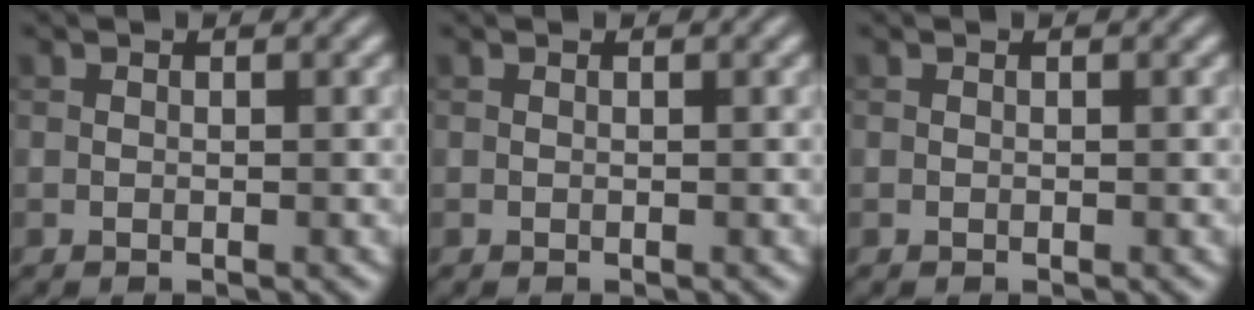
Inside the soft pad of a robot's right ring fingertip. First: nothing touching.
{"total": 0.0}
{"total": 0.0}